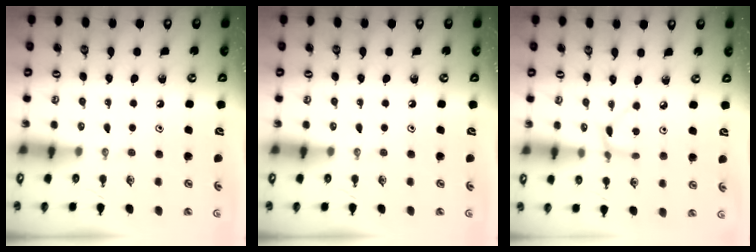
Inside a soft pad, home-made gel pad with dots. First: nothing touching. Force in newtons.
{"total": 0.0}
{"total": 3.7, "press": 3.7, "slide": 0.4}